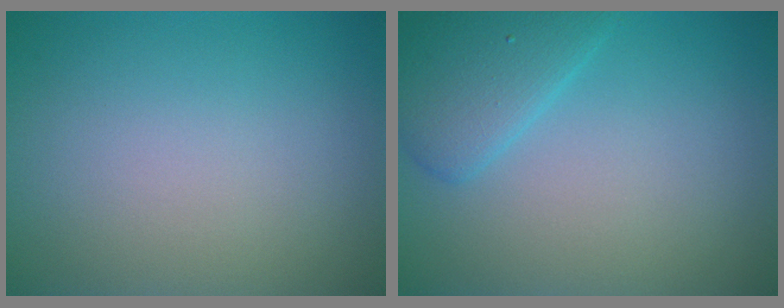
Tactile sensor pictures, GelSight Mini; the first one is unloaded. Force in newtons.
{"total": 3.5, "press": 3.5, "slide": 0.2}